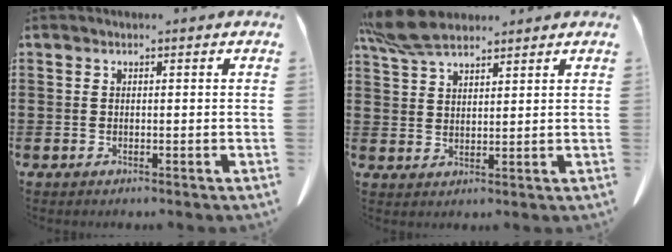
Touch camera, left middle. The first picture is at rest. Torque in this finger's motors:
{"motor_torque": [1.60, 0.54, 0.25, 0.12]}